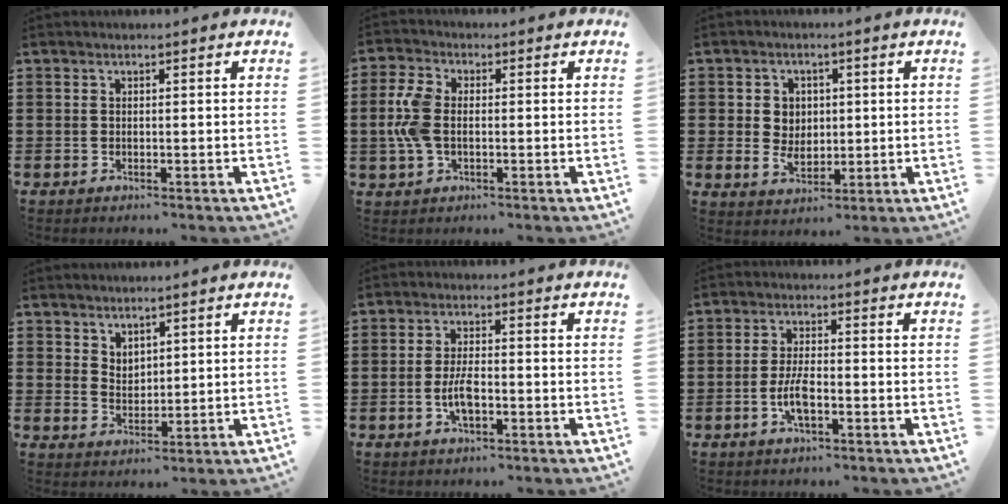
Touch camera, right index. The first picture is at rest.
{"total": 6.4, "force": [-0.3, 3.7, 5.1], "torque": [-0.133, -0.002, -0.013]}
{"total": 4.0, "force": [0.3, 3.5, 1.8], "torque": [-0.040, 0.007, 0.001]}
{"total": 2.9, "force": [2.6, 1.4, 0.0], "torque": [-0.007, 0.001, 0.050]}
{"total": 4.6, "force": [-1.3, 1.7, 4.0], "torque": [-0.092, -0.001, -0.029]}
{"total": 4.7, "force": [-1.6, 1.5, 4.2], "torque": [-0.093, 0.000, -0.034]}